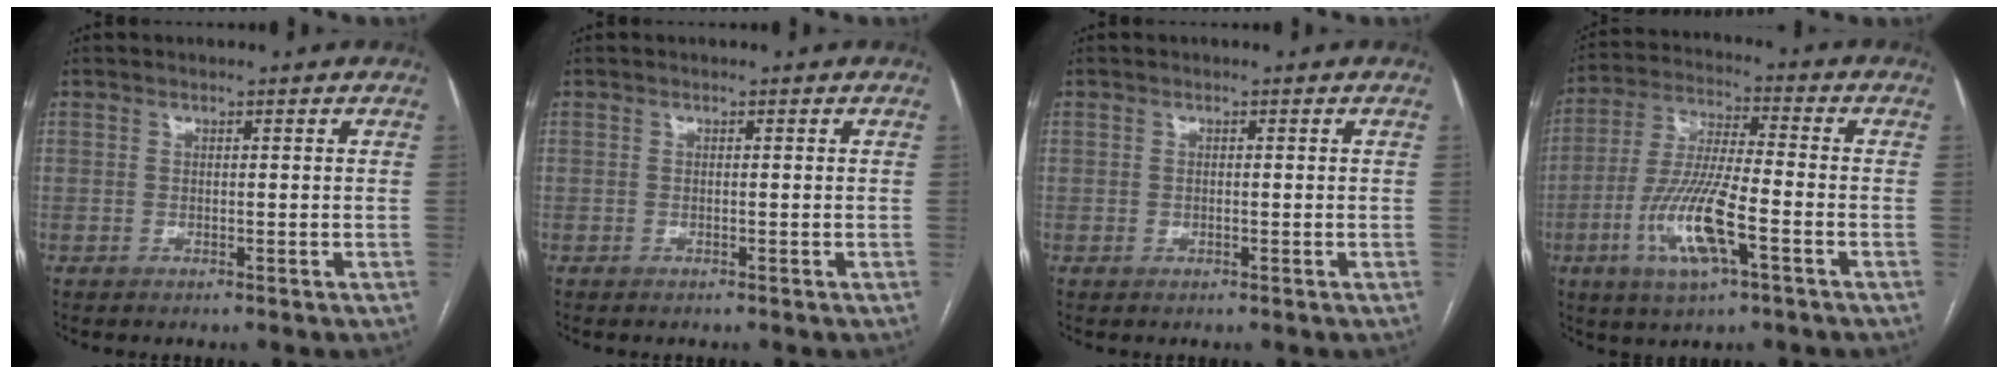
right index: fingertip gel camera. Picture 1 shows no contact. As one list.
[{"total": 0.0}, {"total": 0.6, "force": [-0.1, 0.5, 0.3], "torque": [-0.006, 0.001, 0.000]}, {"total": 12.7, "force": [-4.7, 2.2, 11.6], "torque": [-0.241, -0.009, -0.085]}]